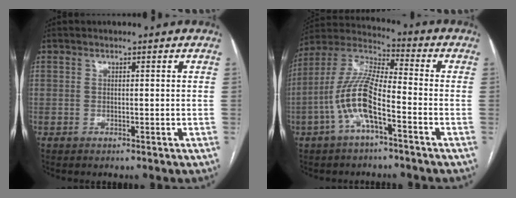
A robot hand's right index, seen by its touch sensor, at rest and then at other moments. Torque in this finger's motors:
{"motor_torque": [1.82, -0.32, 1.05, 0.16]}